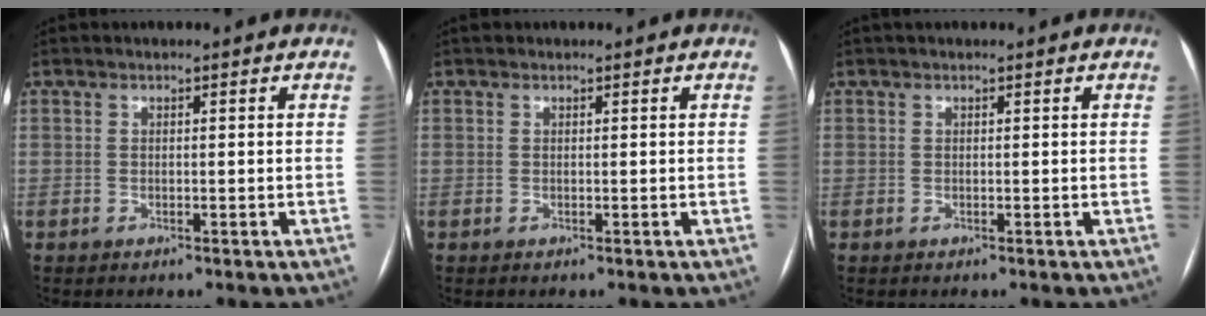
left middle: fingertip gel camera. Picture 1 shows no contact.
{"total": 0.0}
{"total": 0.7, "force": [0.6, 0.2, 0.3], "torque": [-0.009, 0.019, 0.012]}